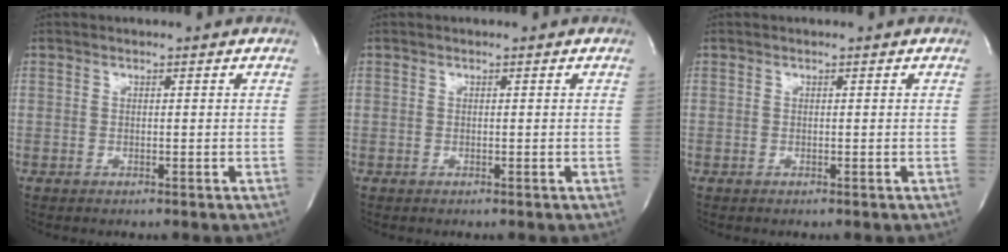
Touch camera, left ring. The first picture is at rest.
{"total": 0.0}
{"total": 0.0}